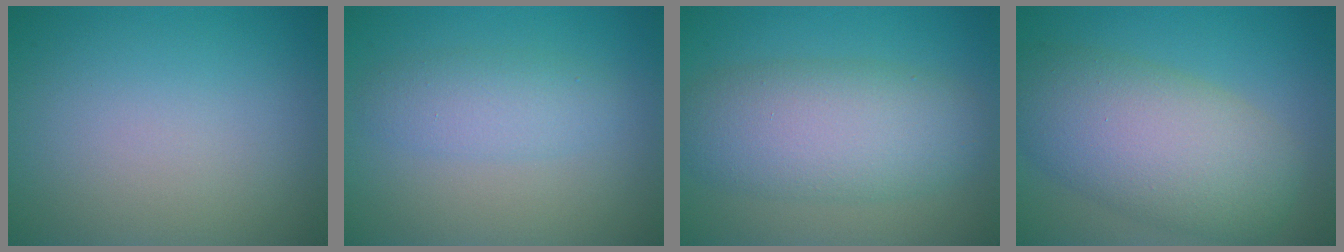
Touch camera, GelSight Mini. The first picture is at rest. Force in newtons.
{"total": 2.8, "press": 2.8, "slide": 0.1}
{"total": 7.2, "press": 7.2, "slide": 0.3}
{"total": 8.8, "press": 8.8, "slide": 0.4}